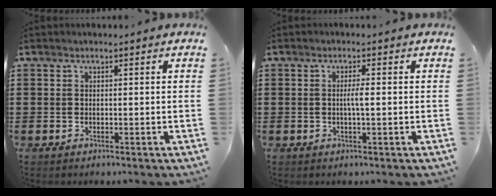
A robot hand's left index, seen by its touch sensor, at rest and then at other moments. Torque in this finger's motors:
{"motor_torque": [0.53, 0.16, 0.07, 0.06]}